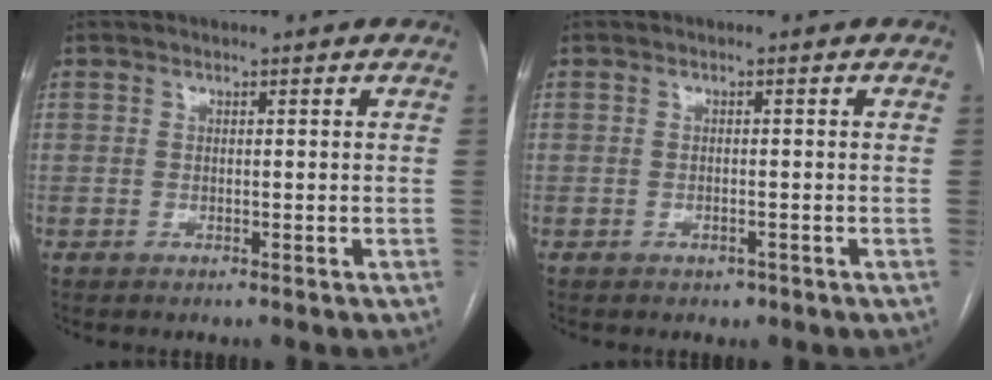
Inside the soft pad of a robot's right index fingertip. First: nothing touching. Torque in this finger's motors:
{"motor_torque": [0.22, 0.00, 0.08, 0.01]}